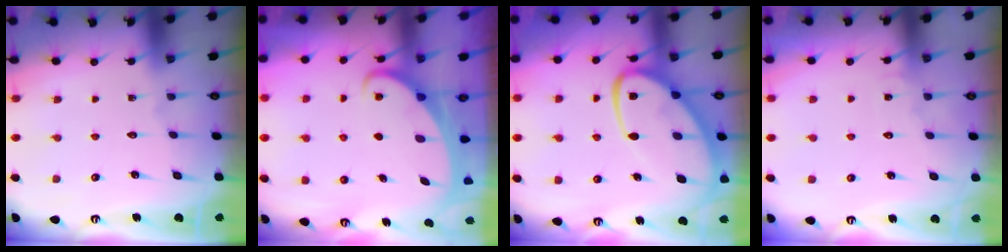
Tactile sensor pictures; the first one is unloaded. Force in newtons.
{"total": 1.9, "press": 1.9, "slide": 0.3}
{"total": 15.6, "press": 15.5, "slide": 1.5}
{"total": 5.6, "press": 5.5, "slide": 0.6}